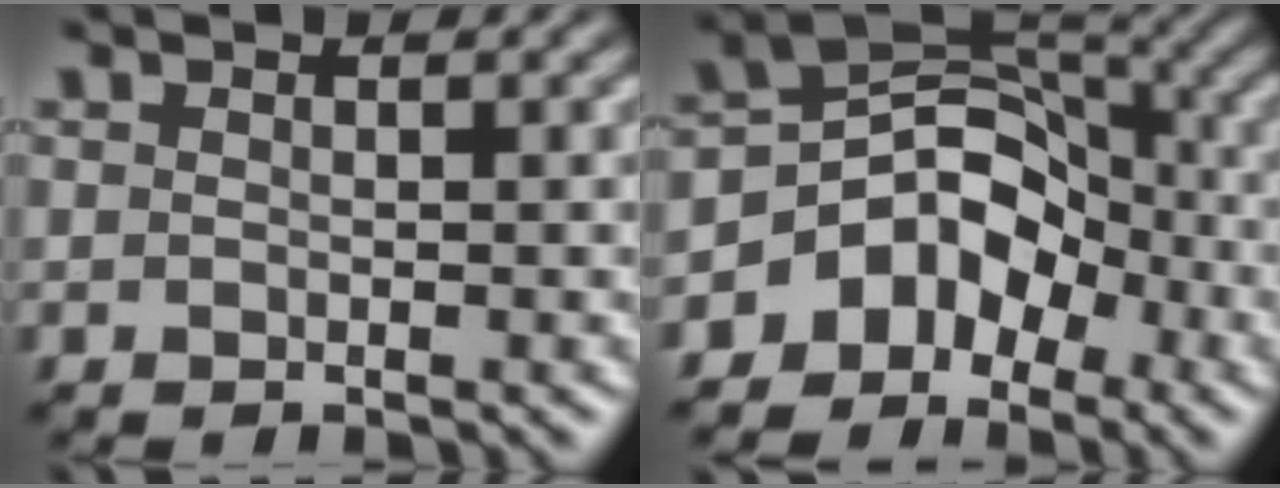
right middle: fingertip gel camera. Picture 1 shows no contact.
{"total": 6.9, "force": [-3.5, 4.9, 3.4], "torque": [-0.037, 0.012, -0.074]}